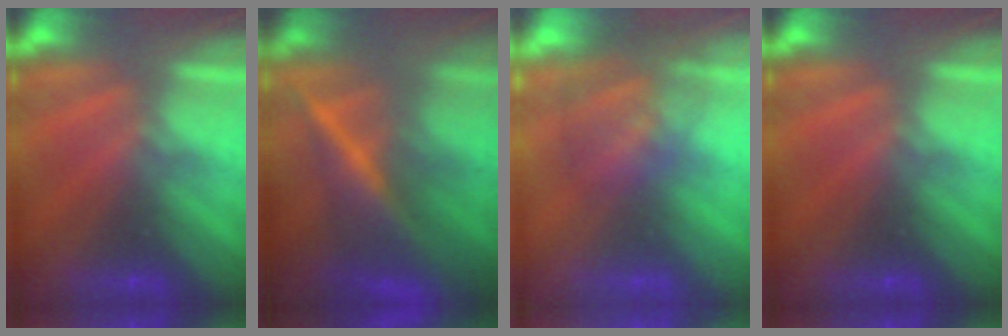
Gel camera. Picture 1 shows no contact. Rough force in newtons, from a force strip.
{"total": 8.4}
{"total": 3.9}
{"total": 0.0}